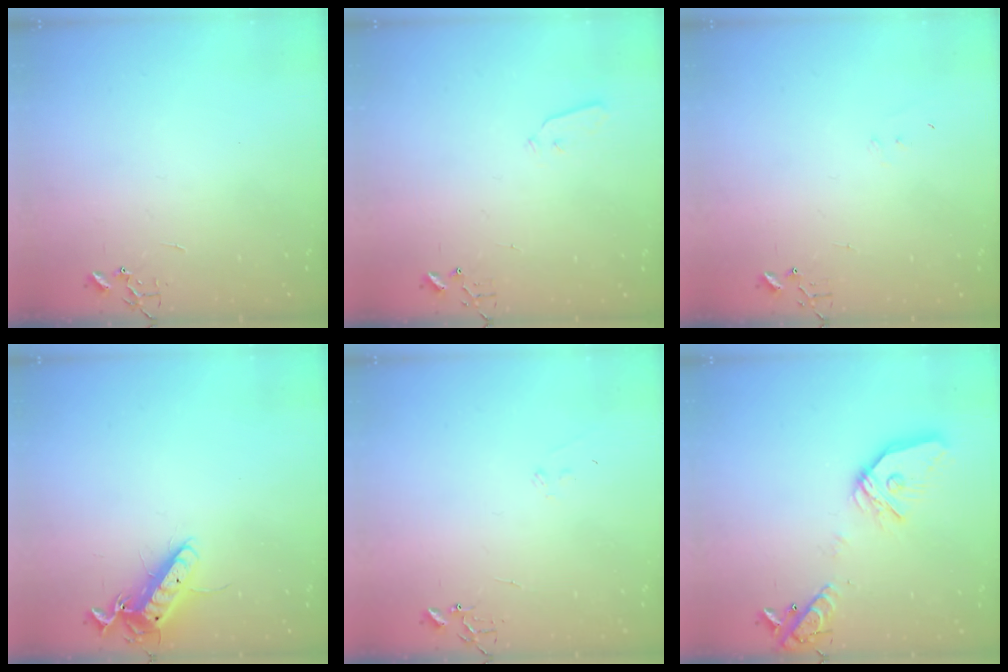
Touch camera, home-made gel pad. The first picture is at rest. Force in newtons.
{"total": 3.5, "press": 3.5, "slide": 0.6}
{"total": 4.9, "press": 4.9, "slide": 0.3}
{"total": 12.5, "press": 12.5, "slide": 1.1}
{"total": 7.1, "press": 7.1, "slide": 0.7}
{"total": 17.0, "press": 16.8, "slide": 2.6}